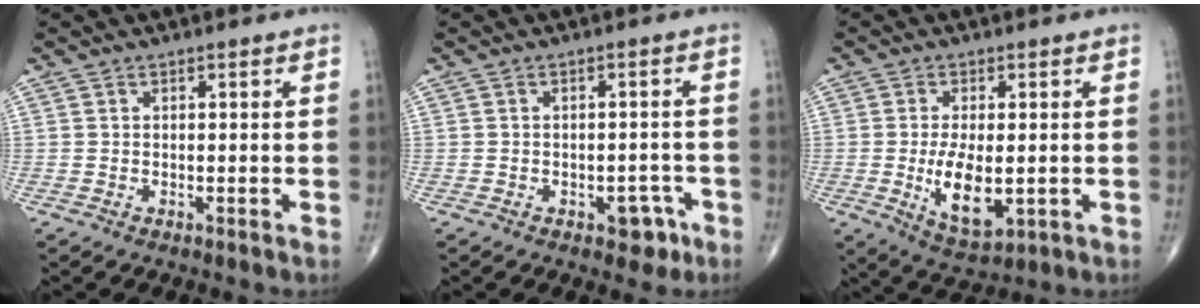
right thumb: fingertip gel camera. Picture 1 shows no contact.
{"total": 4.2, "force": [-2.2, 2.5, 2.4], "torque": [-0.009, 0.017, -0.026]}
{"total": 9.3, "force": [-1.3, 4.2, 8.2], "torque": [-0.138, -0.020, -0.013]}